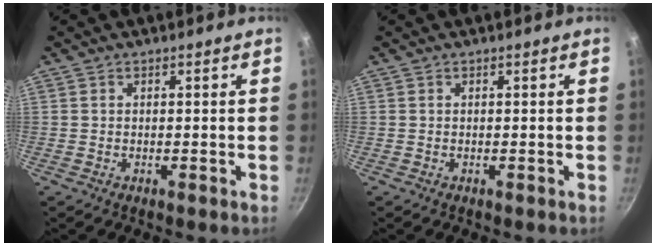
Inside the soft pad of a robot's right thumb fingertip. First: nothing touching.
{"total": 0.0}